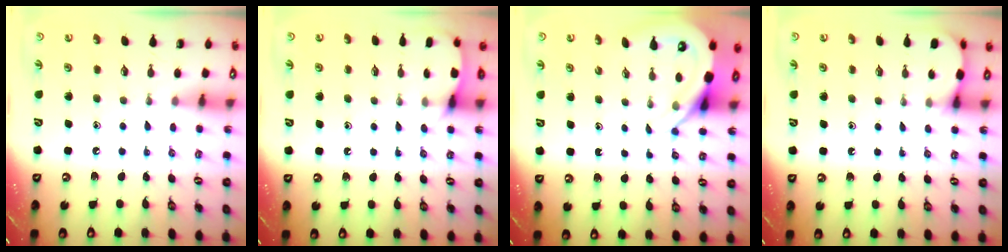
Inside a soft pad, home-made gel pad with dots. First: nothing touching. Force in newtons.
{"total": 5.8, "press": 5.7, "slide": 0.4}
{"total": 6.1, "press": 6.0, "slide": 0.8}
{"total": 2.8, "press": 2.8, "slide": 0.3}